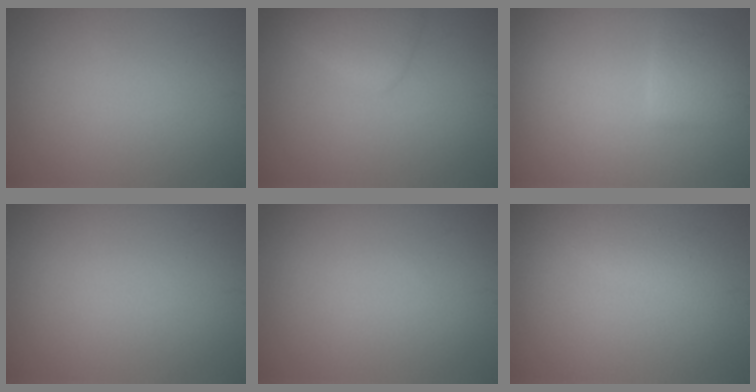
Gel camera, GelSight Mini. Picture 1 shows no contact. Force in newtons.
{"total": 2.6, "press": 2.6, "slide": 0.1}
{"total": 2.3, "press": 2.3, "slide": 0.2}
{"total": 0.0}
{"total": 0.0}
{"total": 1.6, "press": 1.6, "slide": 0.1}